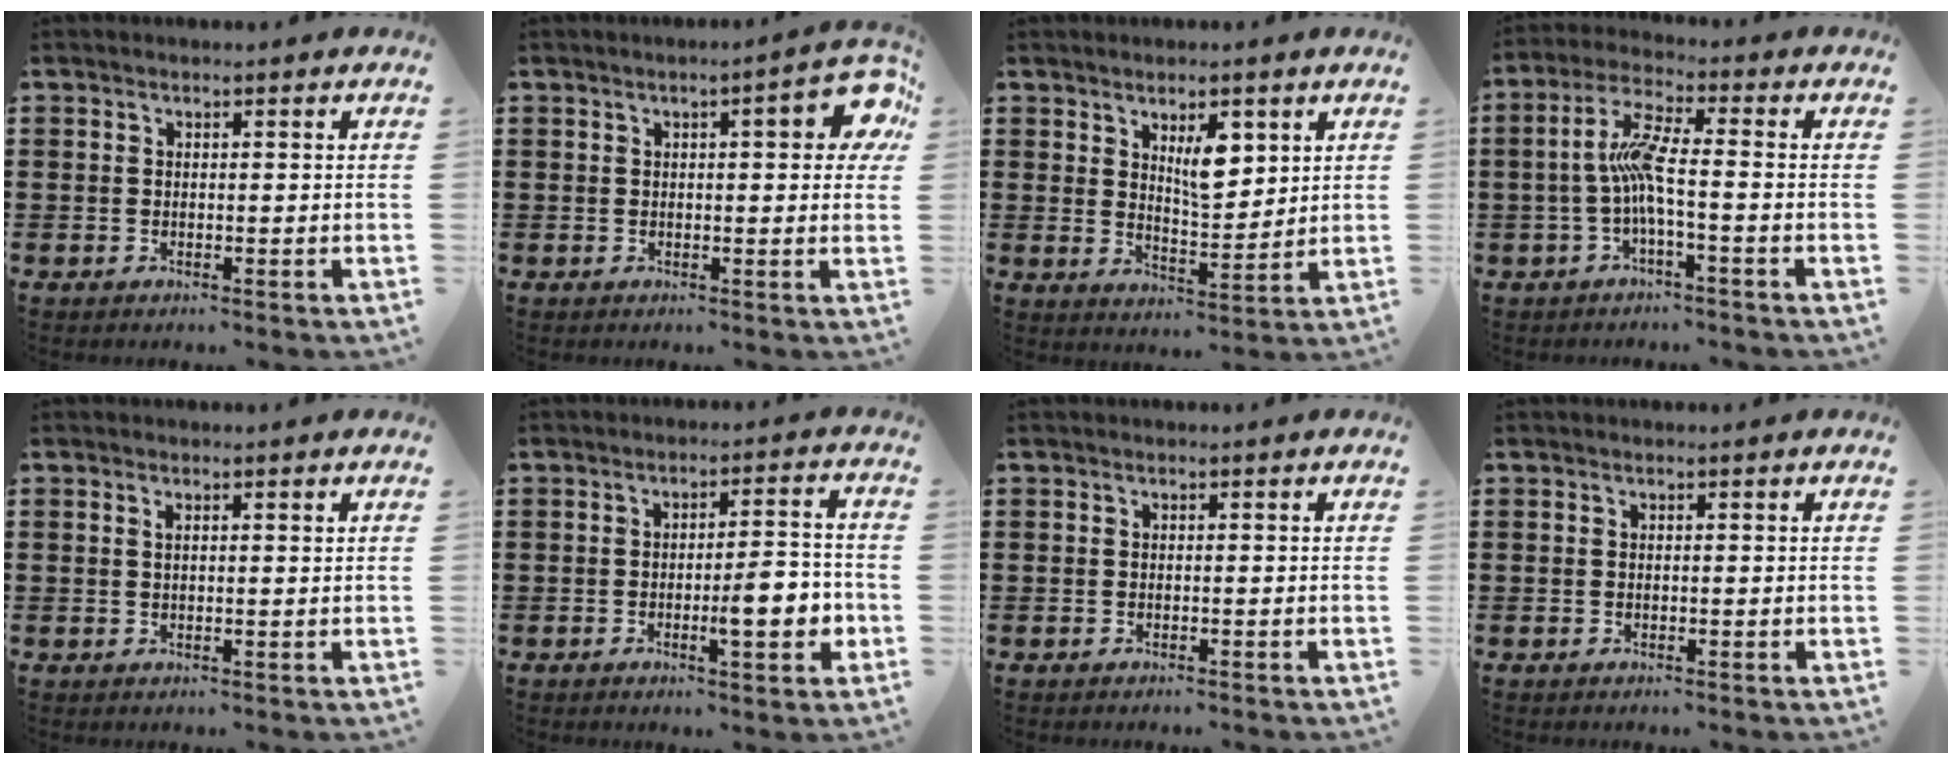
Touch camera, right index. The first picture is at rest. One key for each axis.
{"total": 6.1, "fx": 1.8, "fy": 1.2, "fz": 5.8, "tx": -0.078, "ty": -0.002, "tz": 0.023}
{"total": 6.1, "fx": 2.7, "fy": 2.5, "fz": 4.8, "tx": -0.070, "ty": -0.007, "tz": 0.041}
{"total": 6.8, "fx": -1.3, "fy": 0.9, "fz": 6.6, "tx": -0.149, "ty": -0.009, "tz": -0.035}
{"total": 1.1, "fx": 0.4, "fy": 0.2, "fz": 1.0, "tx": -0.021, "ty": 0.002, "tz": 0.007}
{"total": 7.1, "fx": -1.8, "fy": 1.8, "fz": 6.6, "tx": -0.083, "ty": -0.007, "tz": -0.033}
{"total": 0.0}
{"total": 0.0}